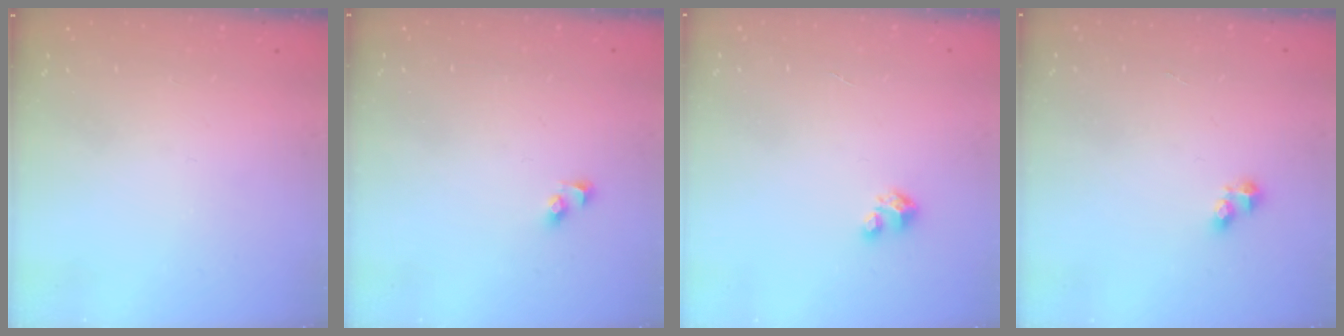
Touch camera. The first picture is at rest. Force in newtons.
{"total": 2.3, "press": 2.3, "slide": 0.2}
{"total": 1.7, "press": 1.7, "slide": 0.1}
{"total": 2.4, "press": 2.4, "slide": 0.3}